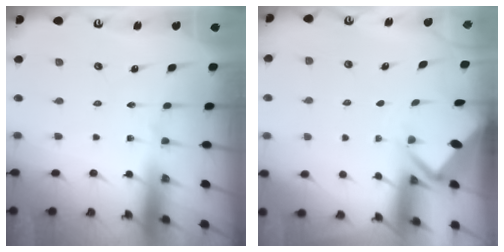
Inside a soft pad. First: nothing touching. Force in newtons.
{"total": 2.9, "press": 2.9, "slide": 0.2}